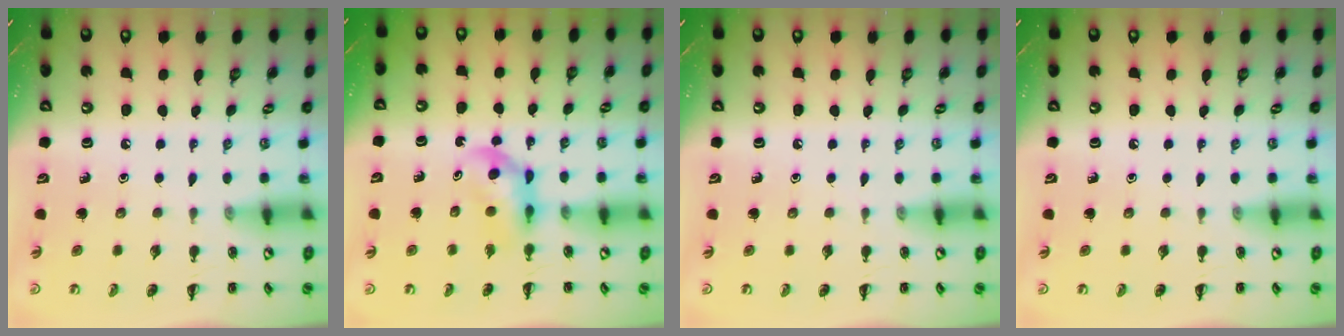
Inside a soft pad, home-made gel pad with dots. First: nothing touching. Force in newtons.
{"total": 5.2, "press": 5.1, "slide": 0.7}
{"total": 0.0}
{"total": 0.0}